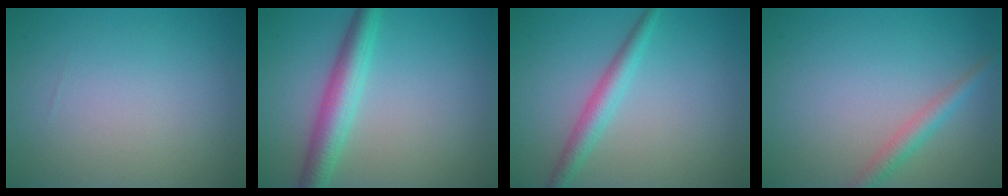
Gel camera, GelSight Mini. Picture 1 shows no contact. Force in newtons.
{"total": 4.3, "press": 4.3, "slide": 0.0}
{"total": 2.6, "press": 2.6, "slide": 0.0}
{"total": 2.1, "press": 2.1, "slide": 0.0}